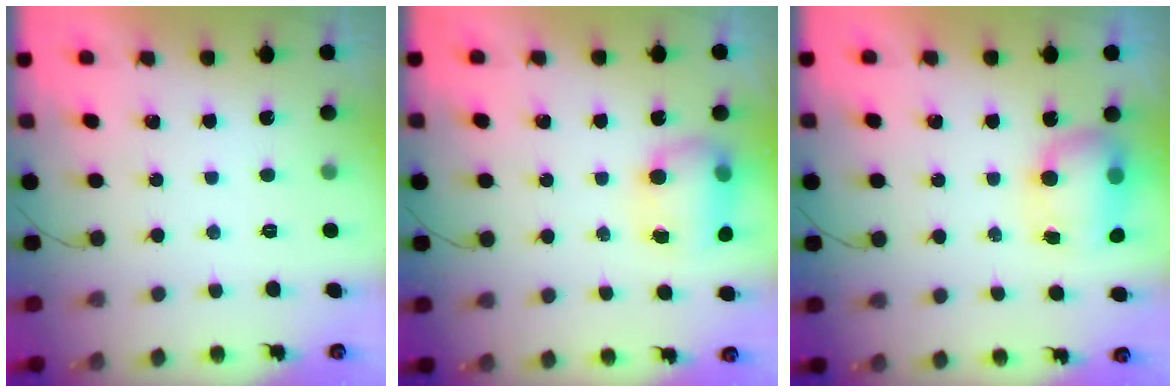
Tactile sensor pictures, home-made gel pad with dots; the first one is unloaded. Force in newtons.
{"total": 7.8, "press": 7.8, "slide": 0.5}
{"total": 10.0, "press": 8.8, "slide": 4.8}